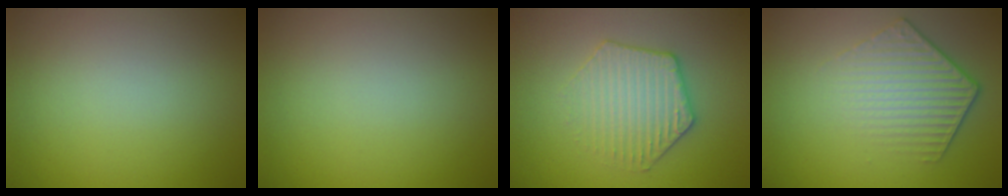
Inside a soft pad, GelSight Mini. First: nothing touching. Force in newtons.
{"total": 0.0}
{"total": 3.8, "press": 3.7, "slide": 1.2}
{"total": 4.4, "press": 3.1, "slide": 3.1}